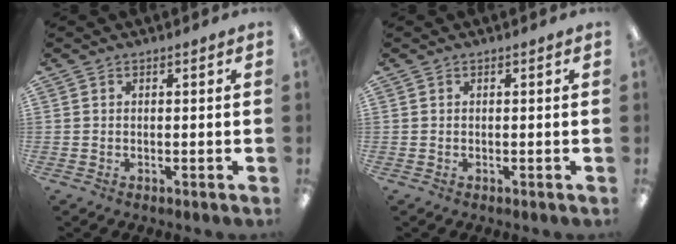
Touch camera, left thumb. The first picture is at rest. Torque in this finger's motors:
{"motor_torque": [0.00, 0.00, 0.09, 0.11, 0.00]}